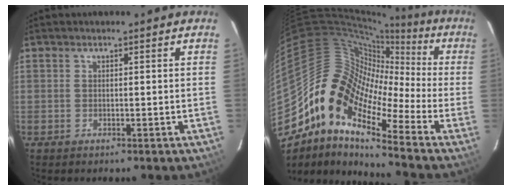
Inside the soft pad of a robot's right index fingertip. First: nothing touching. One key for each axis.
{"total": 15.0, "fx": -7.4, "fy": 7.2, "fz": 10.9, "tx": -0.172, "ty": 0.005, "tz": -0.163}